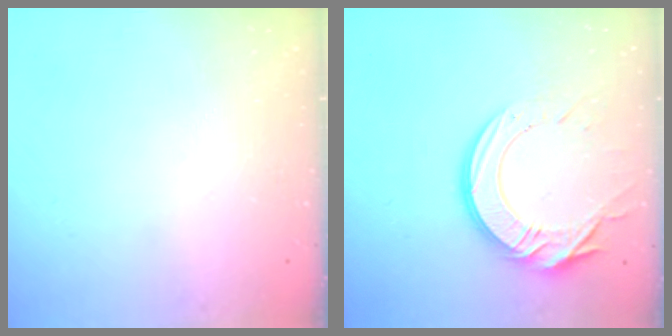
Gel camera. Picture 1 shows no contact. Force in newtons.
{"total": 15.8, "press": 15.7, "slide": 1.7}